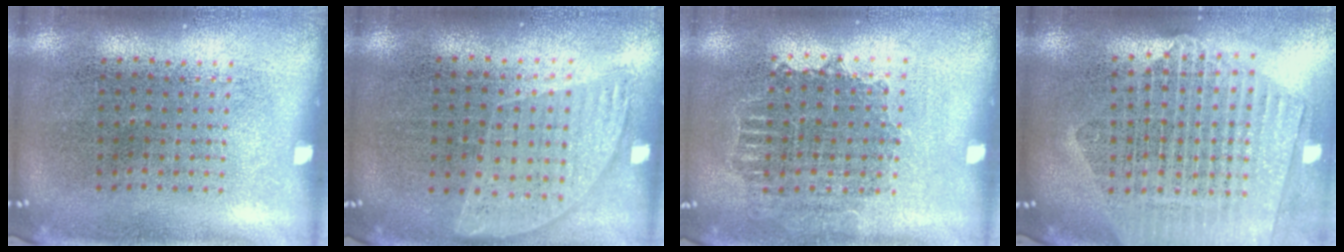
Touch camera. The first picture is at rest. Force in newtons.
{"total": 0.9, "press": 0.8, "slide": 0.3}
{"total": 1.1, "press": 1.0, "slide": 0.4}
{"total": 2.3, "press": 2.1, "slide": 1.1}